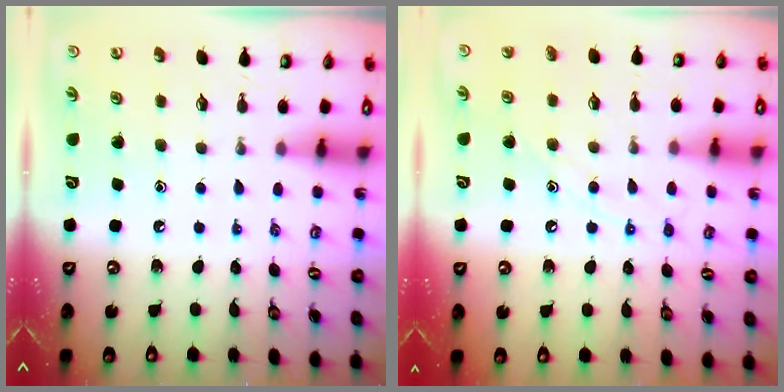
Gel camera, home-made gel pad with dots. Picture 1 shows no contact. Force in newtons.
{"total": 7.9, "press": 7.9, "slide": 0.7}